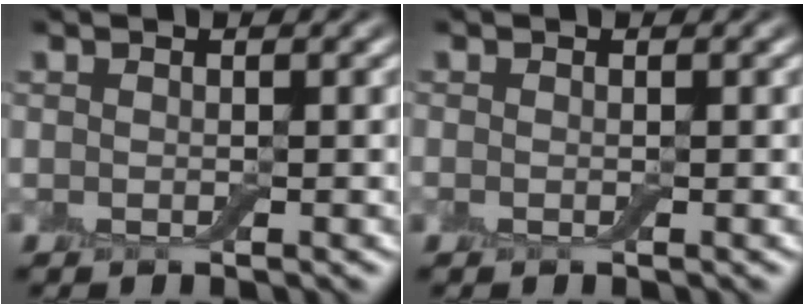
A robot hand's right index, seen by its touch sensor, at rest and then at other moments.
{"total": 0.0}